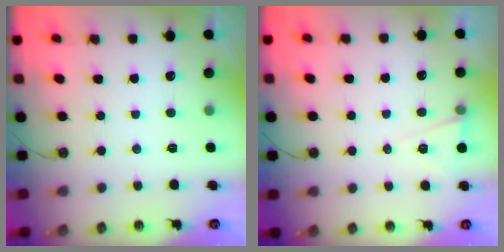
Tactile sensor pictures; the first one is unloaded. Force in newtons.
{"total": 5.8, "press": 4.0, "slide": 4.2}